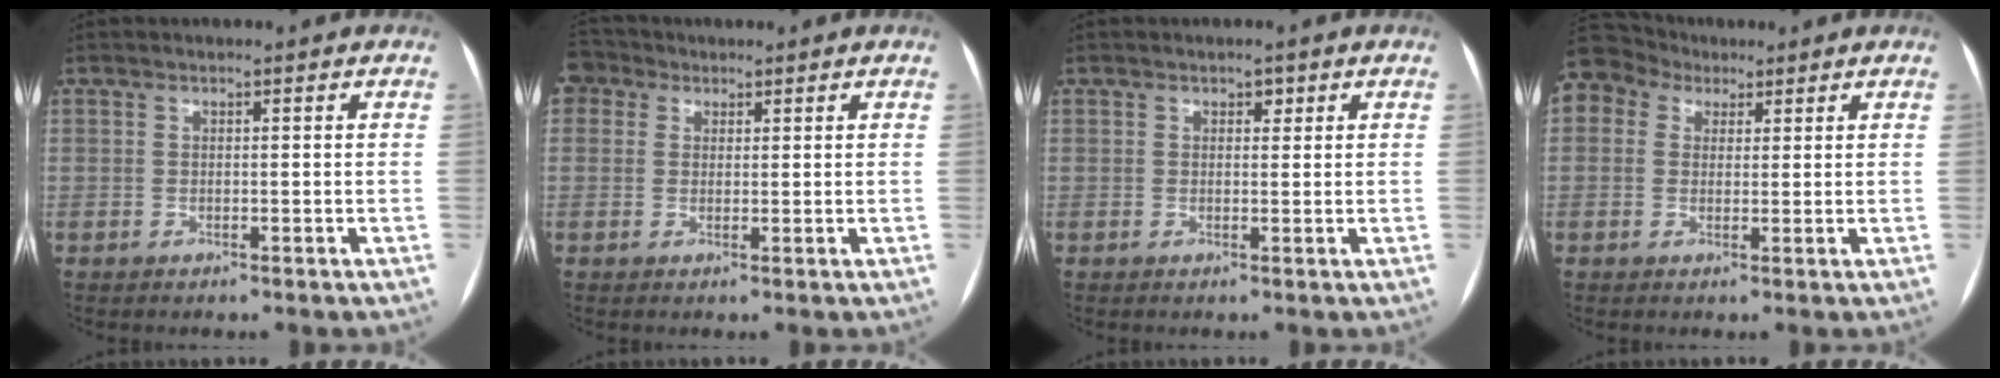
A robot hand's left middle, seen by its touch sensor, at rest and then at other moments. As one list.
[{"total": 4.2, "force": [2.3, 3.4, 1.1], "torque": [-0.026, 0.024, 0.044]}, {"total": 1.2, "force": [0.7, 0.8, 0.7], "torque": [-0.010, 0.004, 0.010]}, {"total": 8.8, "force": [5.1, 6.8, 2.3], "torque": [-0.055, 0.052, 0.098]}]